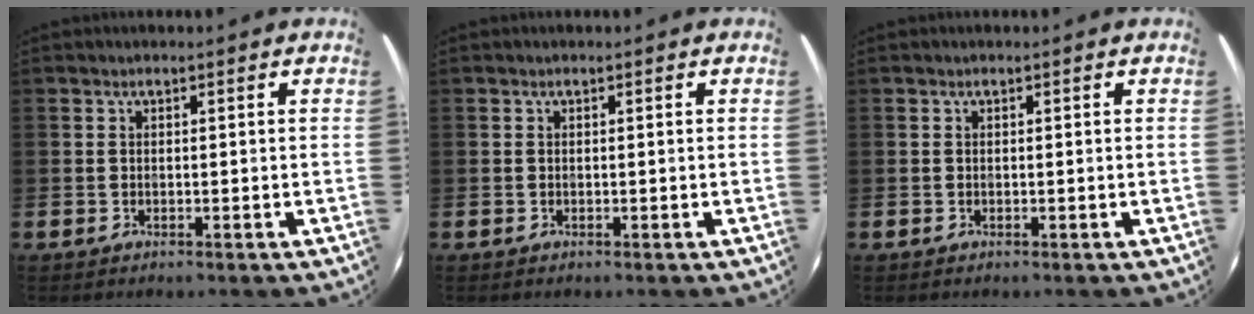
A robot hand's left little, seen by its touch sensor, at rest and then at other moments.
{"total": 0.0}
{"total": 0.0}